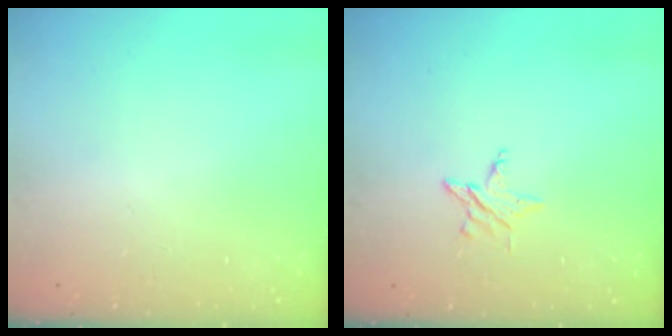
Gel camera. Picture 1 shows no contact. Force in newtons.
{"total": 2.8, "press": 2.7, "slide": 0.3}